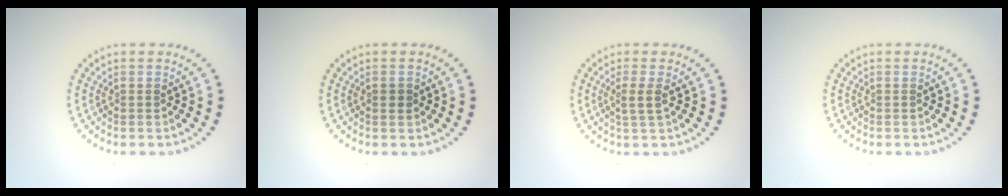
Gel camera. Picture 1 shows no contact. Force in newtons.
{"total": 0.9, "press": 0.9, "slide": 0.1}
{"total": 1.6, "press": 1.2, "slide": 1.0}
{"total": 0.0}